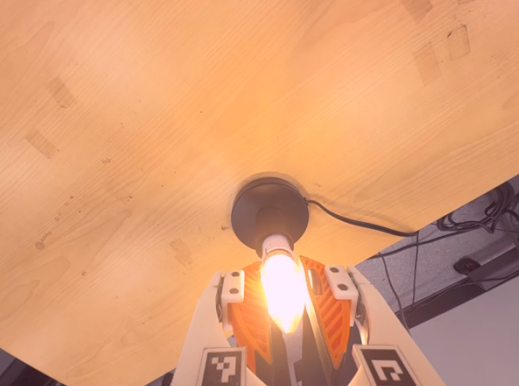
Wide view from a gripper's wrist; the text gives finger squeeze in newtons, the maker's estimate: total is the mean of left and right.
{"total": 15.3, "left": 13.2, "right": 17.3}